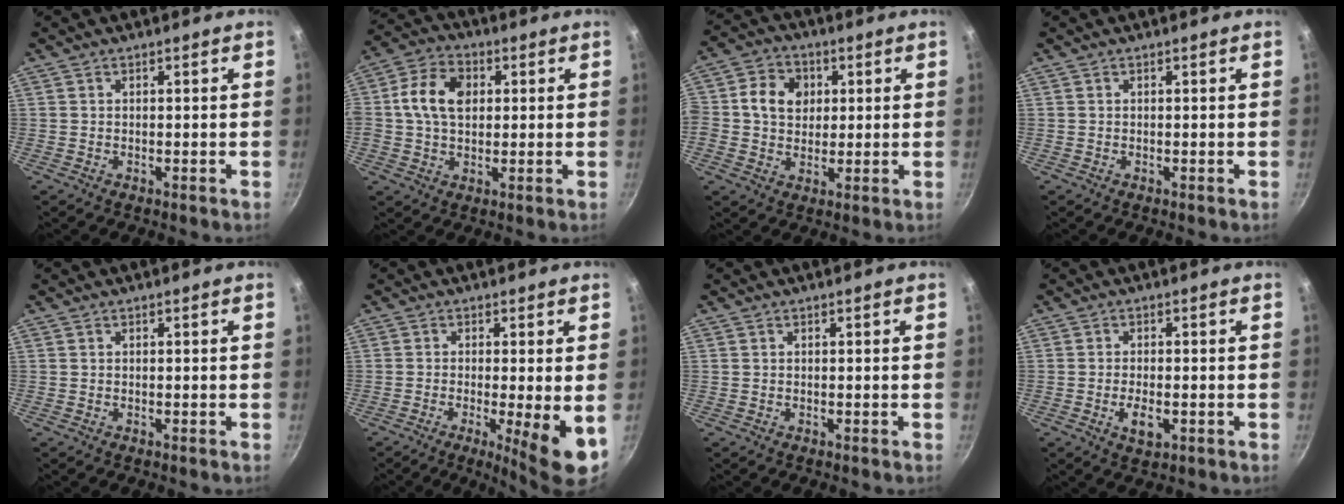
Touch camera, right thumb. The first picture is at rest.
{"total": 10.5, "force": [1.6, 7.4, 7.3], "torque": [-0.120, 0.012, 0.015]}
{"total": 9.3, "force": [1.7, 7.8, 4.7], "torque": [-0.058, 0.004, 0.011]}
{"total": 0.0}
{"total": 0.0}
{"total": 8.2, "force": [-1.8, 1.1, 8.0], "torque": [-0.118, -0.010, -0.024]}
{"total": 0.0}
{"total": 4.2, "force": [-1.2, 2.1, 3.5], "torque": [-0.063, 0.001, -0.019]}